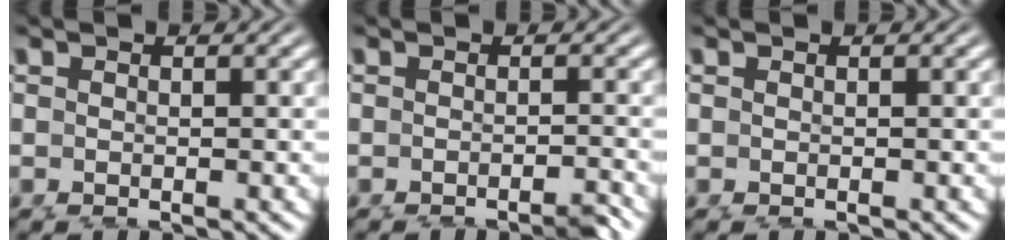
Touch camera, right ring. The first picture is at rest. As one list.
[{"total": 2.0, "force": [-1.7, -0.1, 1.0], "torque": [-0.009, 0.002, -0.026]}, {"total": 0.0}]